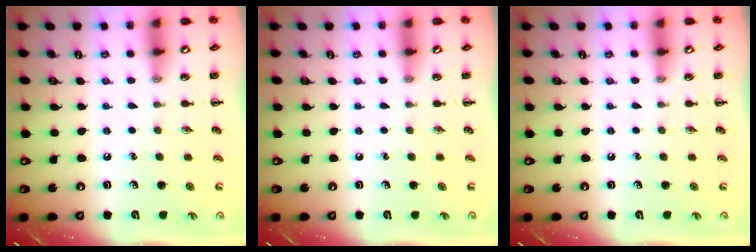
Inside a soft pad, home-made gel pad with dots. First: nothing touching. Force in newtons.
{"total": 0.0}
{"total": 0.0}